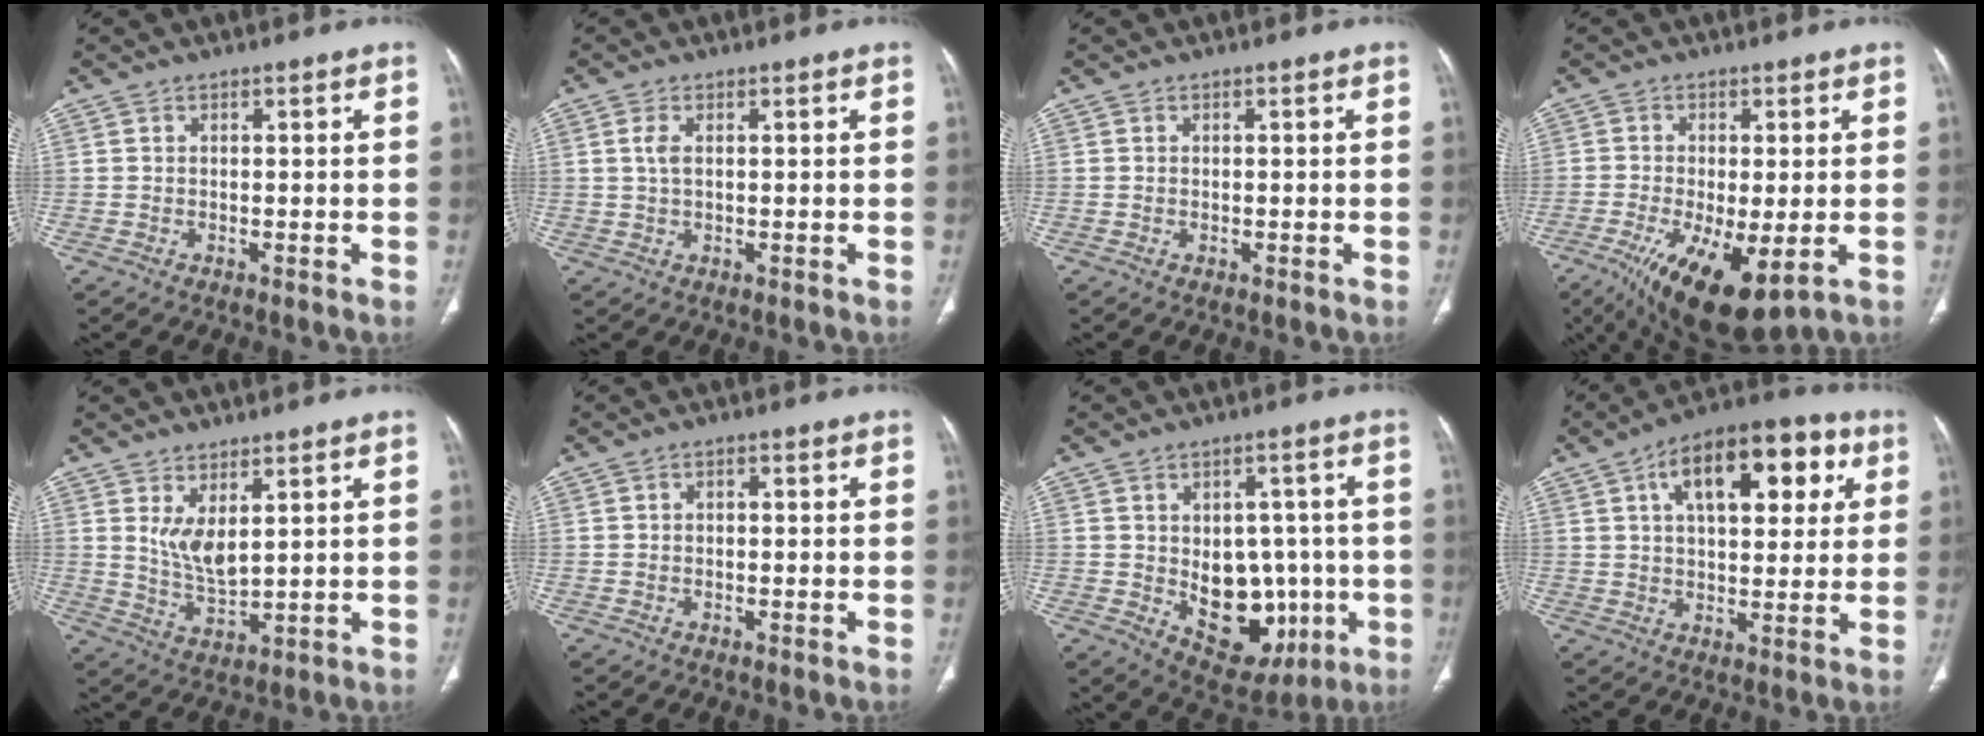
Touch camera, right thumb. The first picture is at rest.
{"total": 2.4, "force": [0.6, 1.2, 2.0], "torque": [-0.047, 0.004, 0.014]}
{"total": 0.0}
{"total": 13.9, "force": [-5.4, 5.0, 11.8], "torque": [-0.217, -0.021, -0.073]}
{"total": 6.0, "force": [2.5, 2.3, 5.0], "torque": [-0.093, -0.030, 0.062]}
{"total": 0.8, "force": [0.0, 0.6, 0.5], "torque": [-0.004, 0.002, -0.003]}
{"total": 14.7, "force": [-2.4, 10.1, 10.4], "torque": [-0.094, 0.008, -0.008]}
{"total": 18.4, "force": [6.6, 9.2, 14.4], "torque": [-0.174, 0.012, 0.094]}